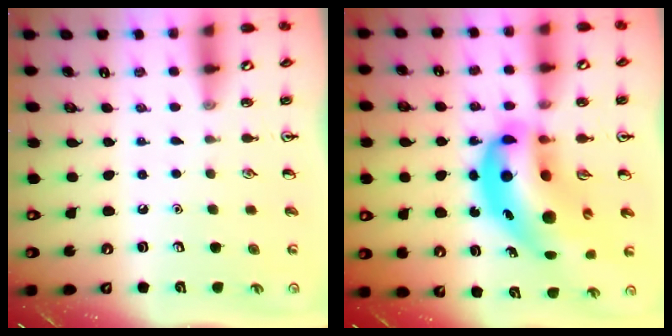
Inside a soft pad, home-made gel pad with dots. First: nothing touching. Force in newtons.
{"total": 20.8, "press": 20.0, "slide": 5.8}